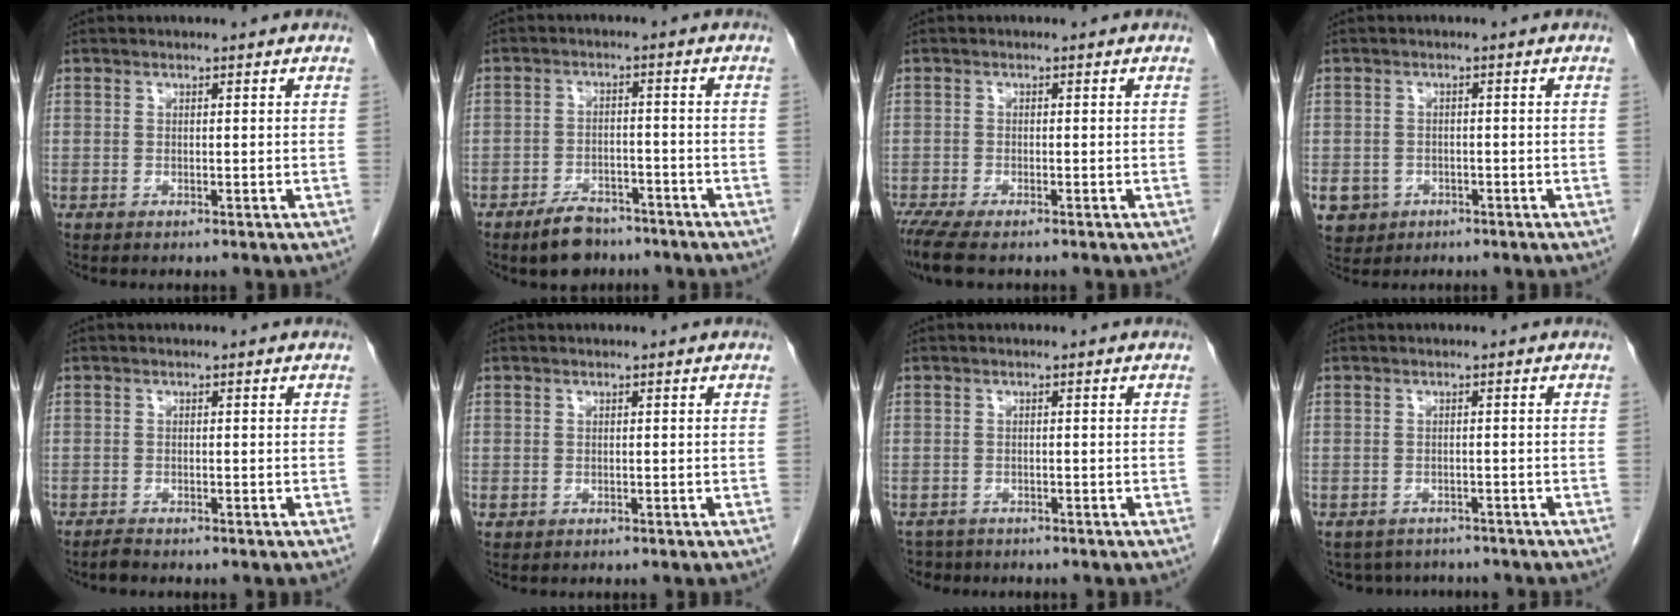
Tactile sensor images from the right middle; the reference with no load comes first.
{"total": 5.8, "force": [-4.5, 2.8, 2.3], "torque": [-0.047, 0.001, -0.071]}
{"total": 5.7, "force": [-4.4, 1.3, 3.4], "torque": [-0.063, -0.016, -0.075]}
{"total": 7.0, "force": [-3.1, 6.0, 1.8], "torque": [-0.050, 0.001, -0.044]}
{"total": 0.9, "force": [-0.9, 0.1, 0.3], "torque": [-0.014, -0.003, -0.018]}
{"total": 0.6, "force": [-0.1, 0.6, 0.3], "torque": [-0.008, 0.000, 0.001]}
{"total": 2.7, "force": [-2.3, 1.5, -0.2], "torque": [-0.002, 0.001, -0.039]}
{"total": 6.7, "force": [-5.9, 3.1, 1.0], "torque": [-0.010, 0.003, -0.073]}